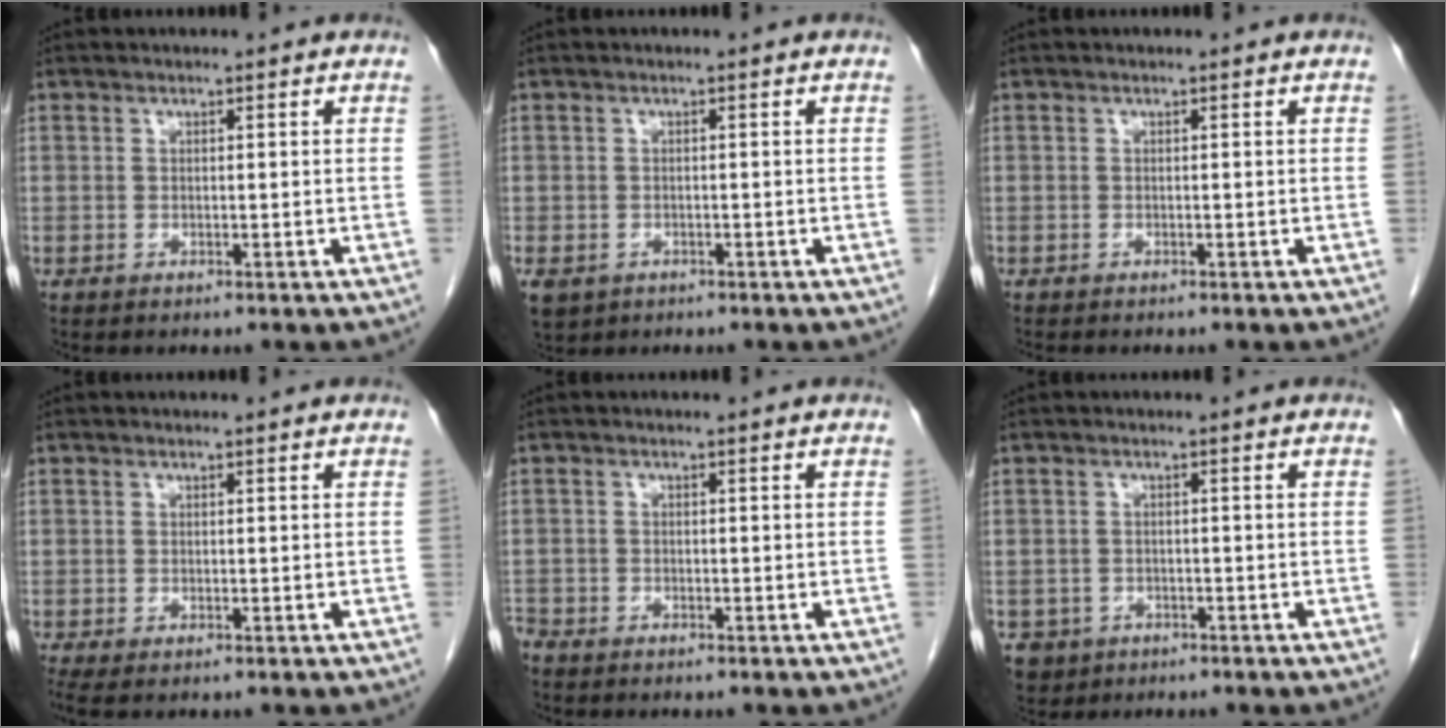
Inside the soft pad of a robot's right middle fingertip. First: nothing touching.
{"total": 7.1, "force": [-3.3, 5.5, 3.0], "torque": [-0.088, -0.010, -0.045]}
{"total": 0.9, "force": [-0.8, 0.1, 0.4], "torque": [-0.007, -0.001, -0.012]}
{"total": 1.4, "force": [-0.9, 0.4, 1.0], "torque": [-0.017, -0.007, -0.016]}
{"total": 1.8, "force": [-1.7, 0.6, 0.4], "torque": [-0.010, -0.003, -0.032]}
{"total": 3.5, "force": [-1.9, 3.0, 0.5], "torque": [-0.009, 0.006, -0.028]}